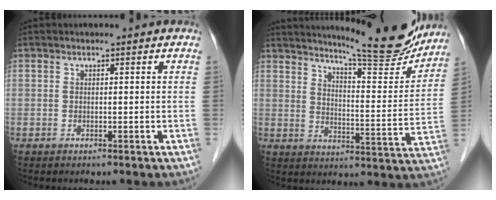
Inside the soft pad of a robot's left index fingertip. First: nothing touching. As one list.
[{"total": 17.8, "force": [16.2, 0.9, 7.1], "torque": [-0.105, -0.052, 0.213]}]